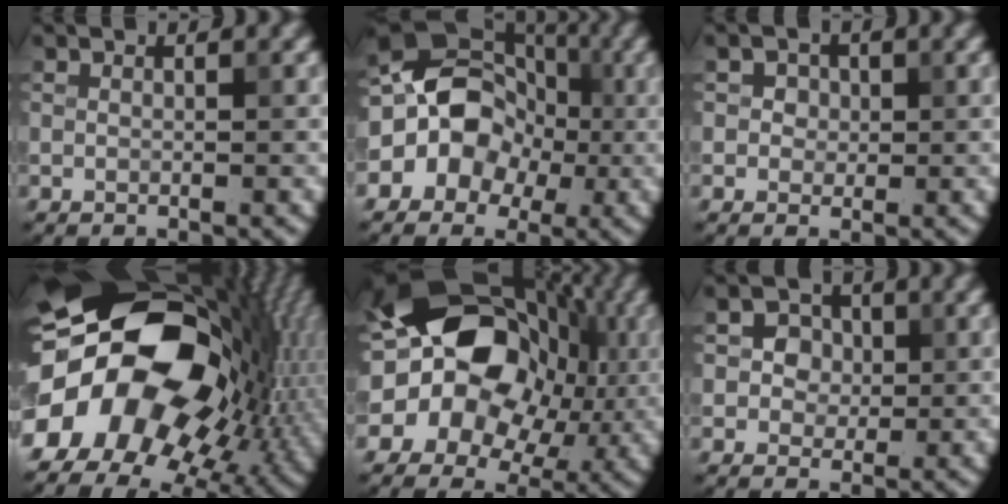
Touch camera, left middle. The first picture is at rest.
{"total": 8.6, "force": [-1.0, 7.4, 4.3], "torque": [-0.040, 0.022, -0.051]}
{"total": 1.8, "force": [0.6, 1.5, 0.7], "torque": [-0.005, 0.004, 0.000]}
{"total": 22.7, "force": [-1.2, 16.2, 15.9], "torque": [-0.286, -0.021, -0.040]}
{"total": 15.8, "force": [1.9, 11.9, 10.2], "torque": [-0.126, 0.022, 0.009]}
{"total": 2.9, "force": [0.7, 2.5, 1.3], "torque": [-0.016, -0.001, 0.003]}